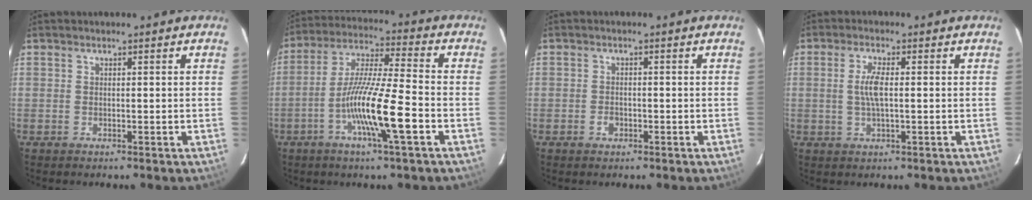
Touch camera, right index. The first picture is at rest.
{"total": 13.2, "force": [-5.2, 0.3, 12.2], "torque": [-0.234, -0.003, -0.104]}
{"total": 1.8, "force": [-0.8, 1.3, 0.8], "torque": [-0.014, 0.003, -0.012]}
{"total": 4.2, "force": [0.1, 0.9, 4.1], "torque": [-0.079, 0.000, 0.004]}